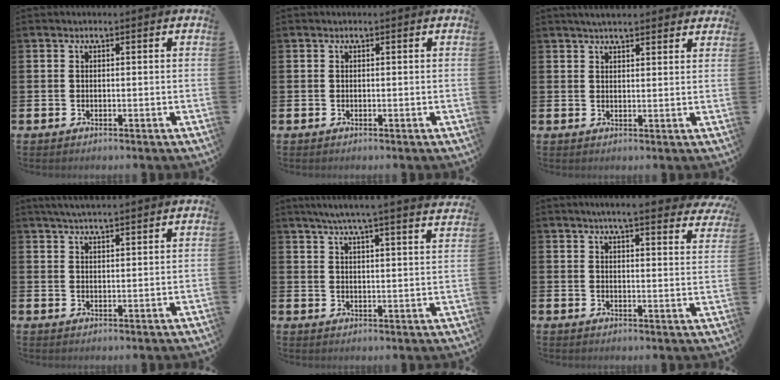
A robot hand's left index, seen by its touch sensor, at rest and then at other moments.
{"total": 0.0}
{"total": 3.3, "force": [3.1, 0.6, 1.0], "torque": [-0.019, -0.007, 0.054]}
{"total": 3.6, "force": [3.5, 0.0, 0.8], "torque": [-0.017, -0.010, 0.062]}
{"total": 6.1, "force": [5.7, -0.6, 2.1], "torque": [-0.051, -0.029, 0.097]}
{"total": 5.2, "force": [4.9, 0.1, 1.9], "torque": [-0.038, -0.026, 0.082]}